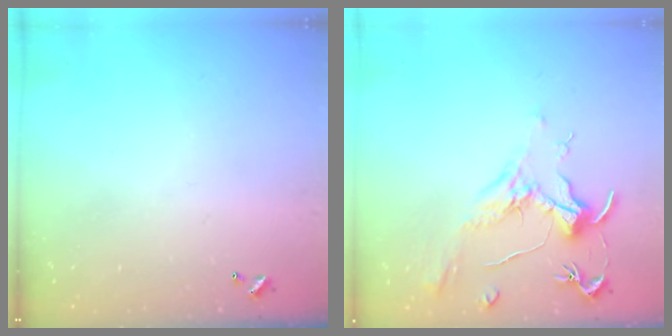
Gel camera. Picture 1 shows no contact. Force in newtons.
{"total": 1.9, "press": 1.7, "slide": 0.9}